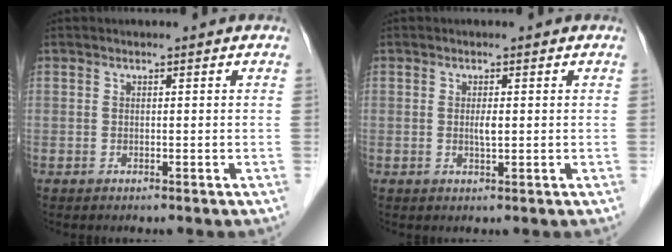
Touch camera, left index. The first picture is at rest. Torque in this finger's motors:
{"motor_torque": [0.28, 0.22, 0.07, 0.01]}